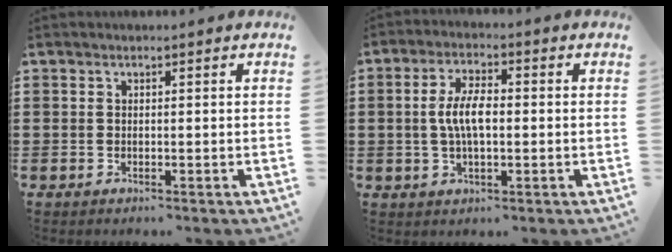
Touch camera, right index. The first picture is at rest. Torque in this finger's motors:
{"motor_torque": [0.90, 0.21, 0.42, 0.17]}